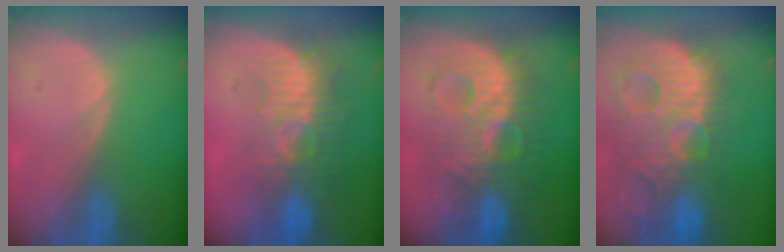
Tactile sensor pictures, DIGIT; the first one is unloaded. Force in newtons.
{"total": 9.1, "press": 8.4, "slide": 3.7}
{"total": 10.6, "press": 10.6, "slide": 0.3}
{"total": 14.5, "press": 12.5, "slide": 7.3}